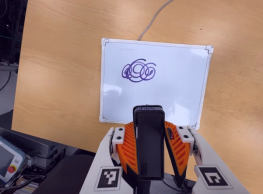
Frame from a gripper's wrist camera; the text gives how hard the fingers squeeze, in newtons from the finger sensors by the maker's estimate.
{"total": 7.7, "left": 5.8, "right": 9.7}